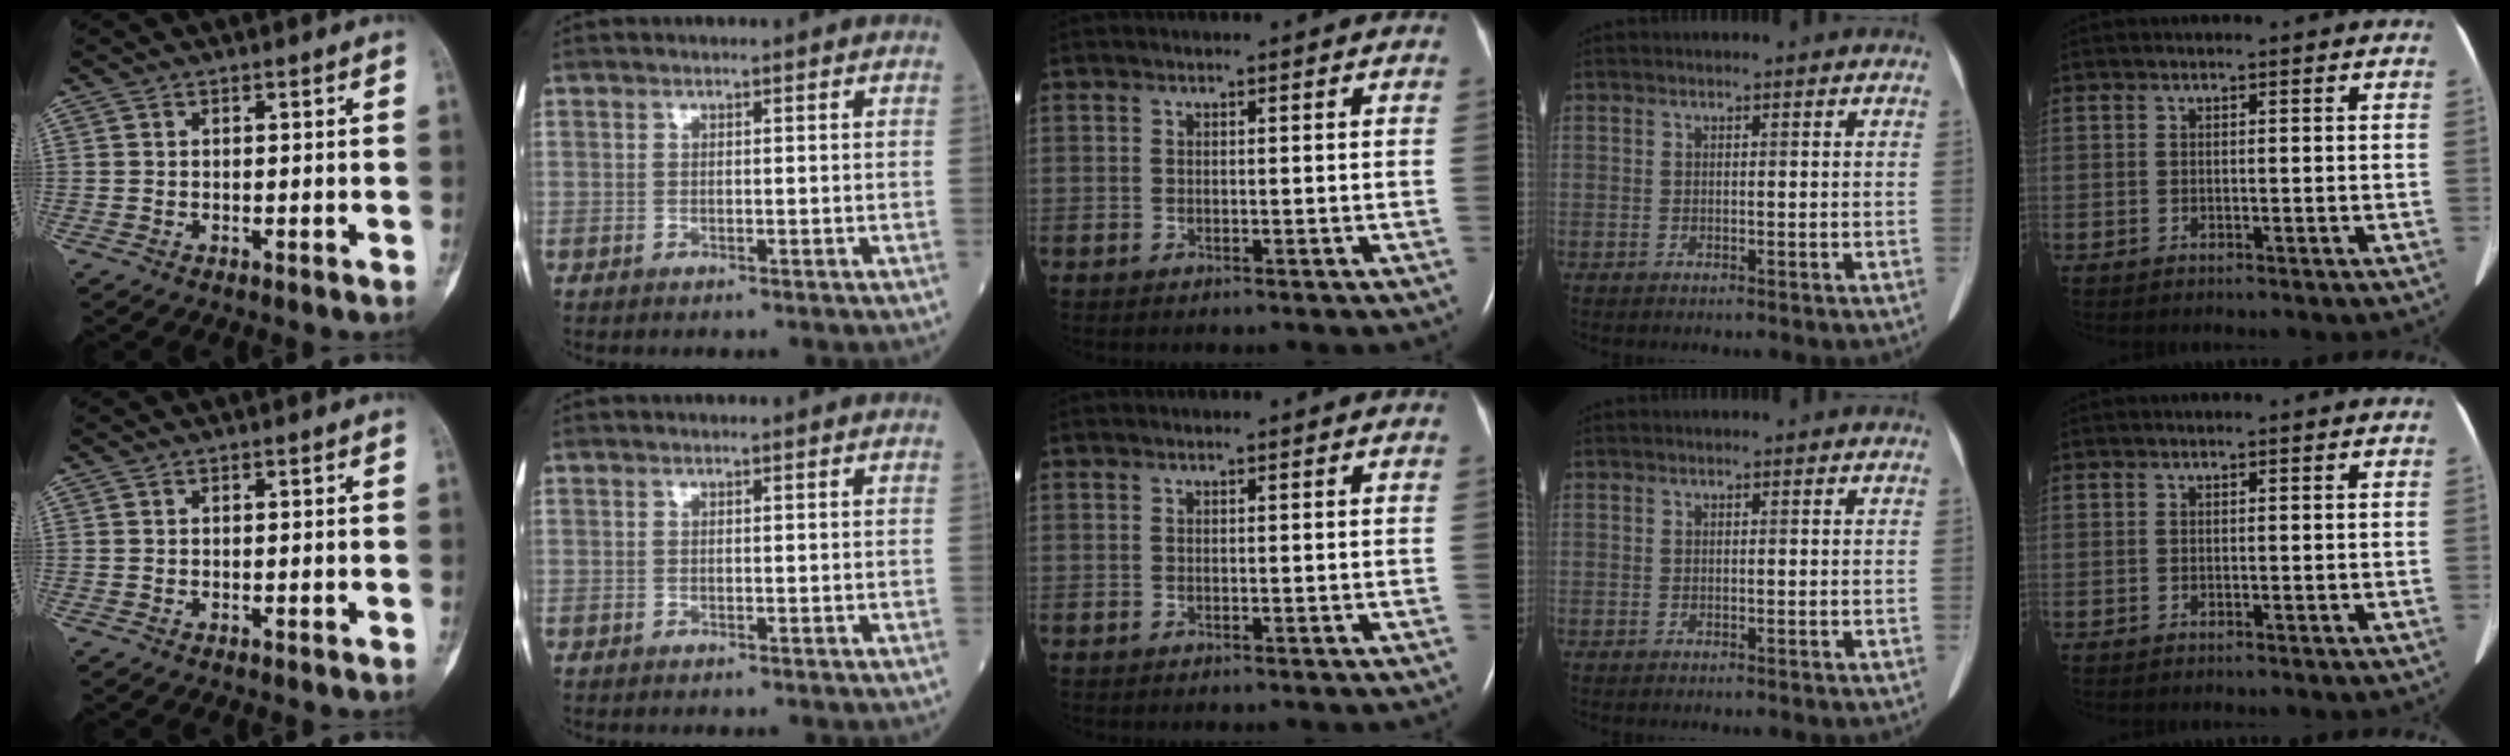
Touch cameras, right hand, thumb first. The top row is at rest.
{}